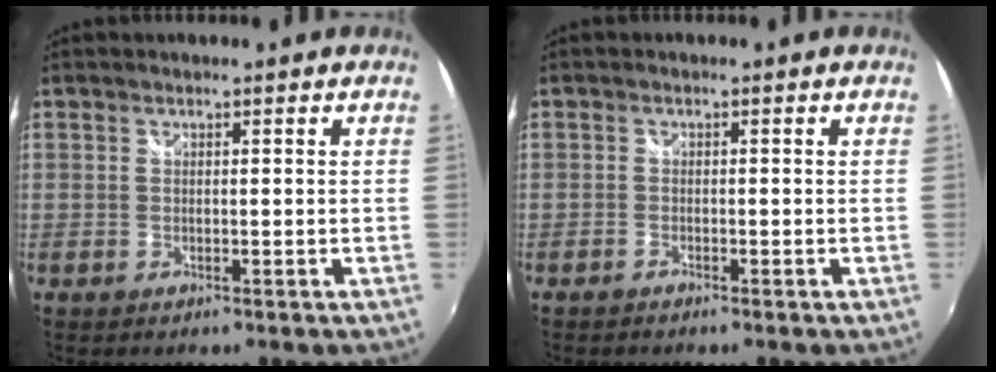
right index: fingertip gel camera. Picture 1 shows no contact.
{"total": 0.9, "force": [-0.8, 0.3, 0.1], "torque": [-0.005, 0.001, -0.017]}